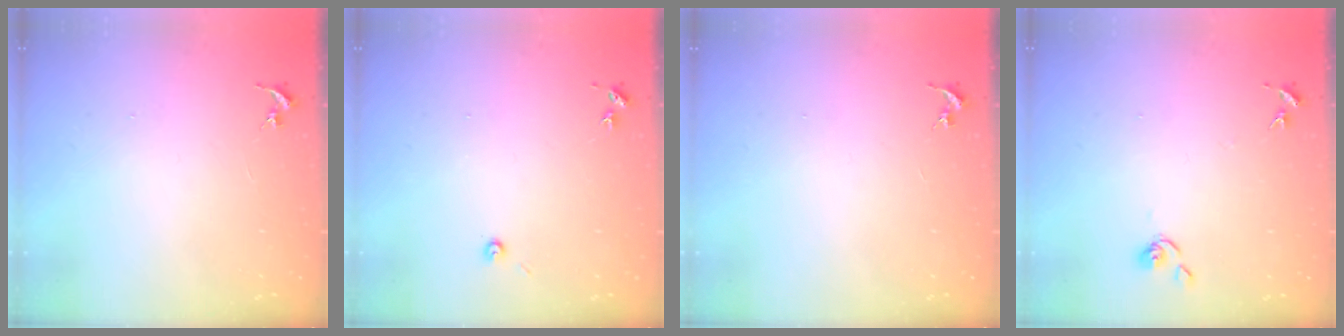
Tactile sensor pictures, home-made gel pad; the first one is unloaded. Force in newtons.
{"total": 3.0, "press": 3.0, "slide": 0.3}
{"total": 0.0}
{"total": 6.3, "press": 6.3, "slide": 0.5}